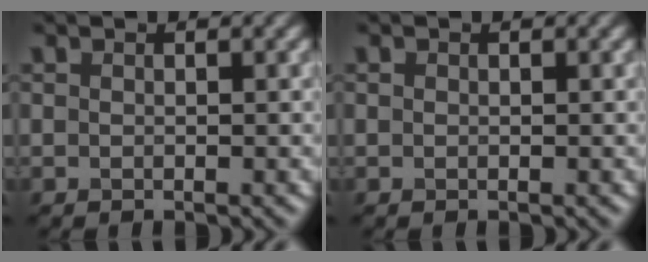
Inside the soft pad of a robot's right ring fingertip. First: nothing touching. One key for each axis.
{"total": 0.0}